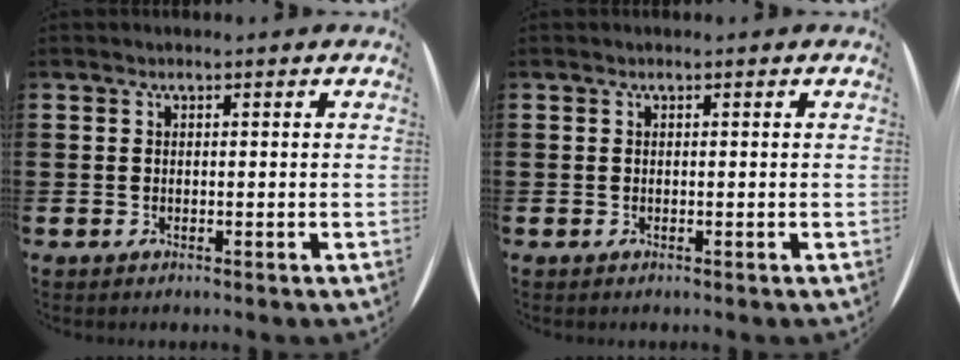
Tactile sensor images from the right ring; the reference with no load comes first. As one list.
[{"total": 0.0}]